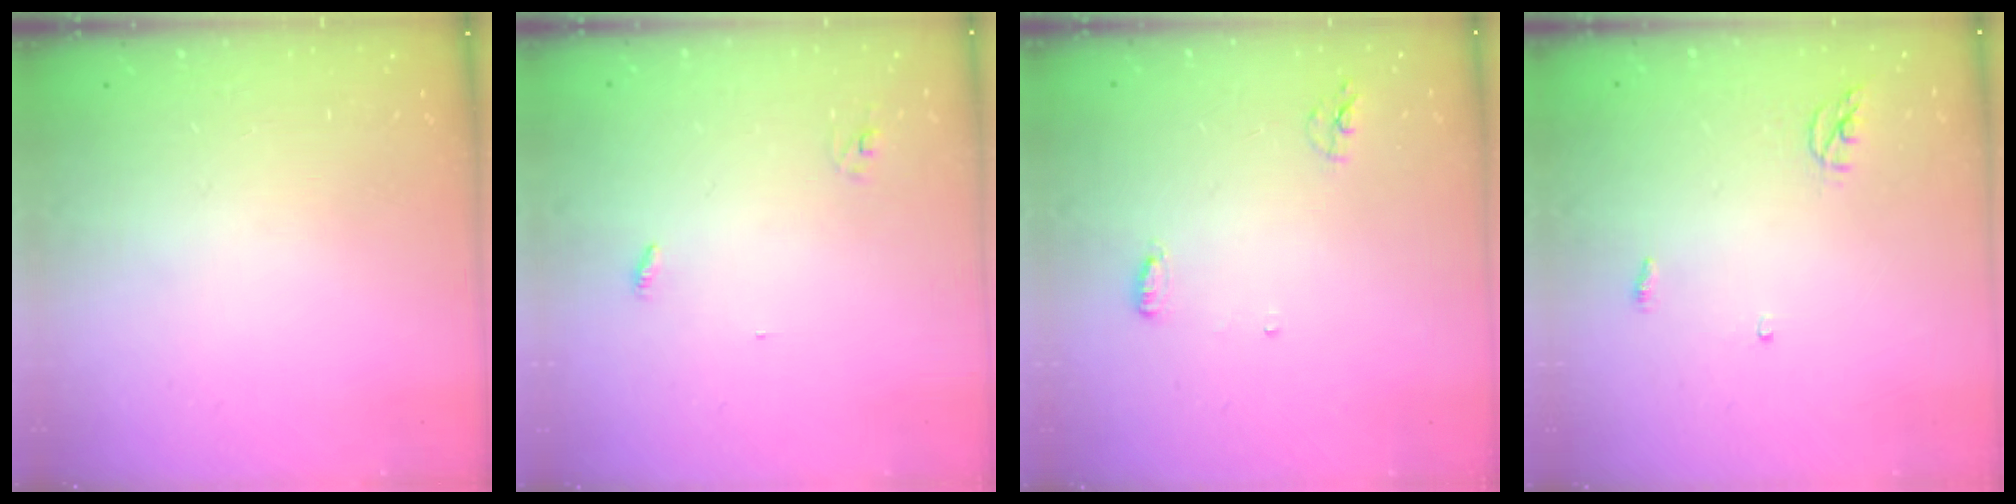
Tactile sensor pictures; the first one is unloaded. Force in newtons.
{"total": 2.8, "press": 2.8, "slide": 0.2}
{"total": 5.4, "press": 5.3, "slide": 1.1}
{"total": 3.5, "press": 3.5, "slide": 0.3}